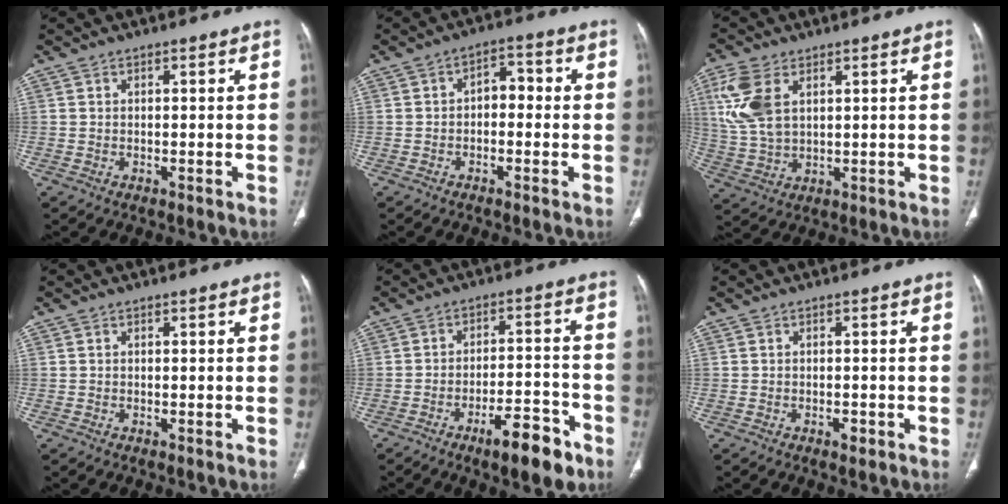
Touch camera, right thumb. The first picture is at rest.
{"total": 4.5, "force": [-0.5, 3.0, 3.3], "torque": [-0.032, 0.022, -0.019]}
{"total": 10.6, "force": [3.7, 6.1, 7.7], "torque": [-0.178, -0.003, 0.081]}
{"total": 0.0}
{"total": 10.5, "force": [-6.5, 3.3, 7.5], "torque": [-0.103, 0.044, -0.097]}
{"total": 1.5, "force": [-0.8, 0.8, 1.0], "torque": [-0.015, 0.001, -0.012]}